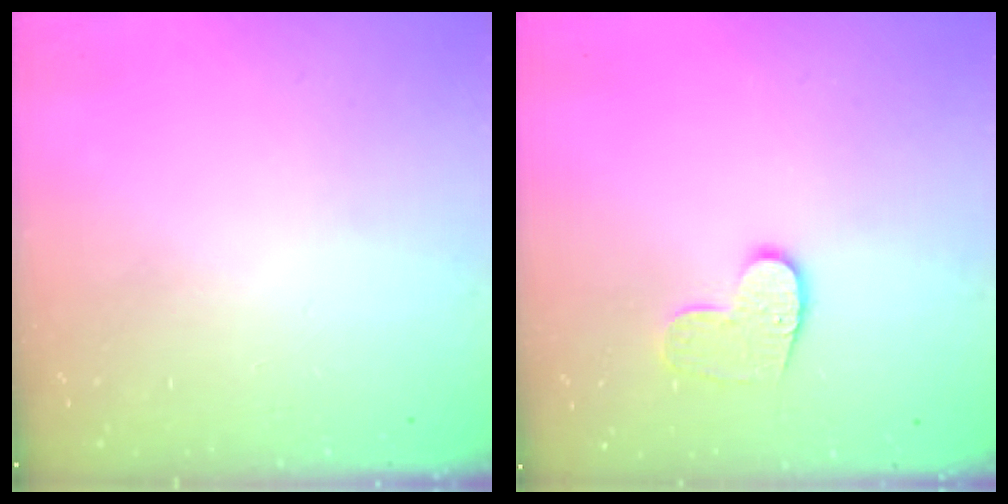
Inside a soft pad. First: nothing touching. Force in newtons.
{"total": 8.2, "press": 8.2, "slide": 0.2}